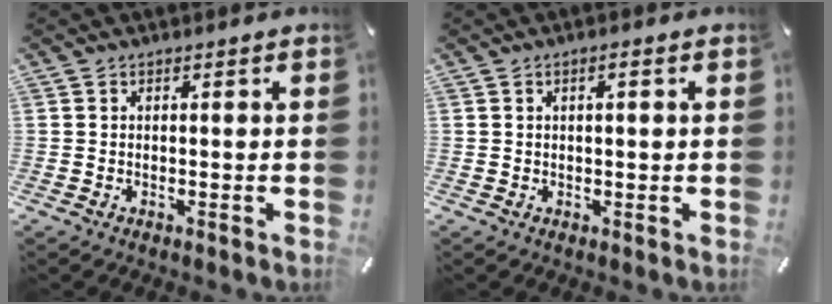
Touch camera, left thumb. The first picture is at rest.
{"total": 1.5, "force": [0.4, 0.4, 1.4], "torque": [-0.027, 0.003, 0.004]}